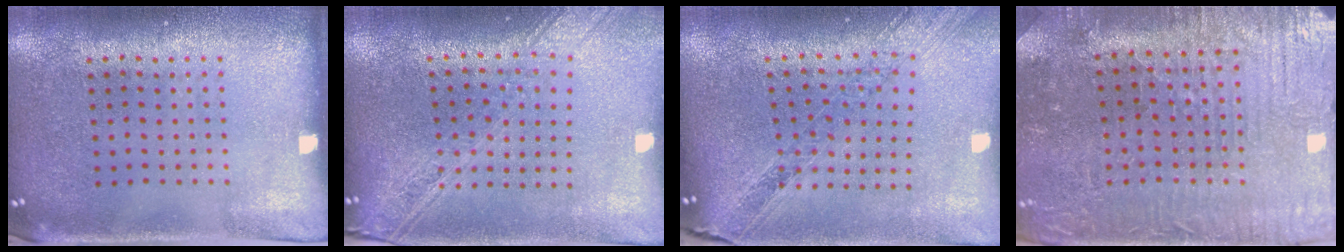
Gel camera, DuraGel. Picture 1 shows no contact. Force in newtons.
{"total": 2.2, "press": 1.9, "slide": 1.2}
{"total": 1.2, "press": 1.2, "slide": 0.3}
{"total": 2.0, "press": 1.9, "slide": 0.4}